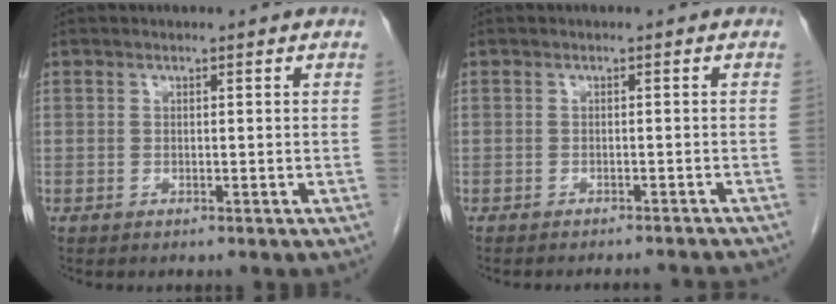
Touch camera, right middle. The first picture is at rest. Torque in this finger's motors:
{"motor_torque": [0.05, -0.07, -0.01, 0.00]}